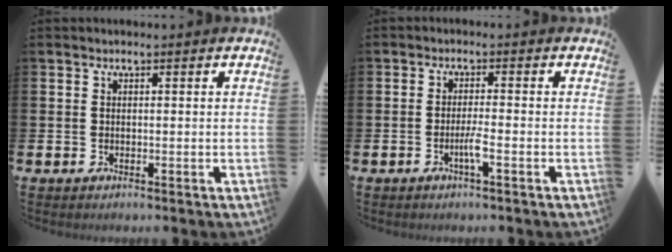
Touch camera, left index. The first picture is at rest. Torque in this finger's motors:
{"motor_torque": [0.40, 0.42, 0.00, 0.06]}